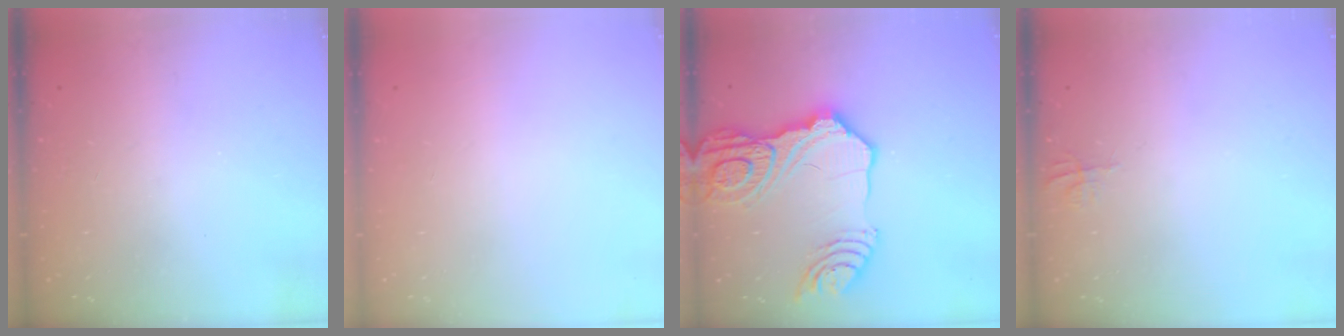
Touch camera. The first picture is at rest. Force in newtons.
{"total": 0.0}
{"total": 25.1, "press": 24.9, "slide": 3.2}
{"total": 3.9, "press": 3.9, "slide": 0.4}